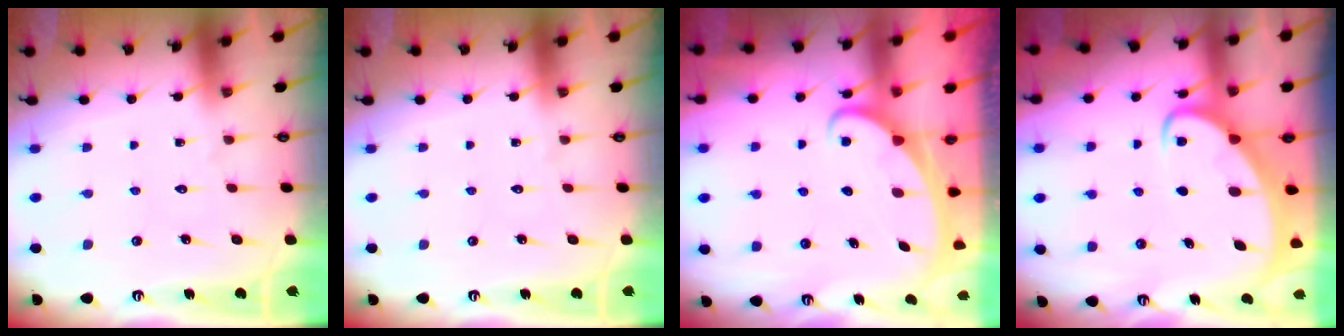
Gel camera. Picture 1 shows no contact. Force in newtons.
{"total": 0.0}
{"total": 2.4, "press": 2.3, "slide": 0.3}
{"total": 3.4, "press": 3.4, "slide": 0.5}